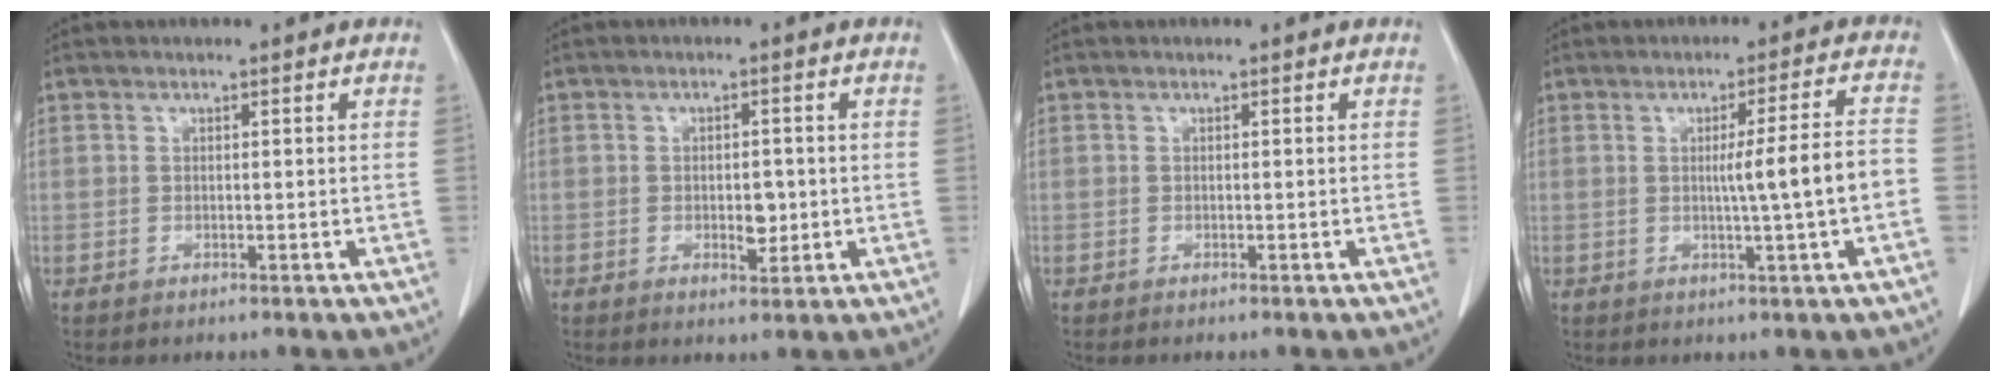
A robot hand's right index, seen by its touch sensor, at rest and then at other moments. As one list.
[{"total": 3.2, "force": [-0.5, 1.6, 2.7], "torque": [-0.040, 0.001, -0.002]}, {"total": 0.0}, {"total": 7.3, "force": [-1.1, -1.1, 7.2], "torque": [-0.104, 0.002, -0.014]}]